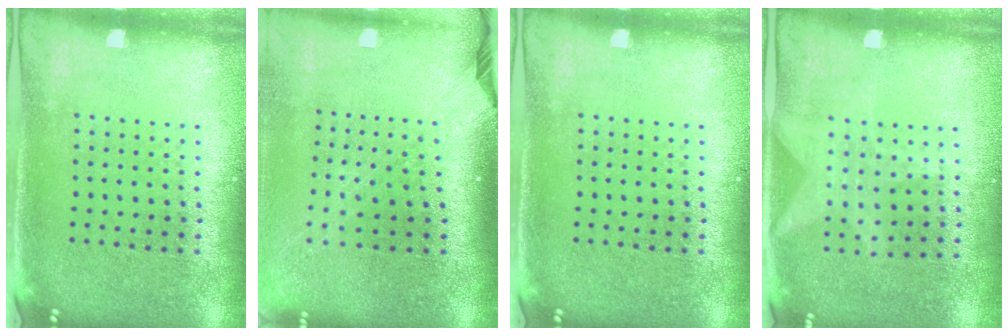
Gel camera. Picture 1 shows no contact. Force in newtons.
{"total": 2.3, "press": 1.7, "slide": 1.6}
{"total": 0.0}
{"total": 1.1, "press": 0.8, "slide": 0.8}